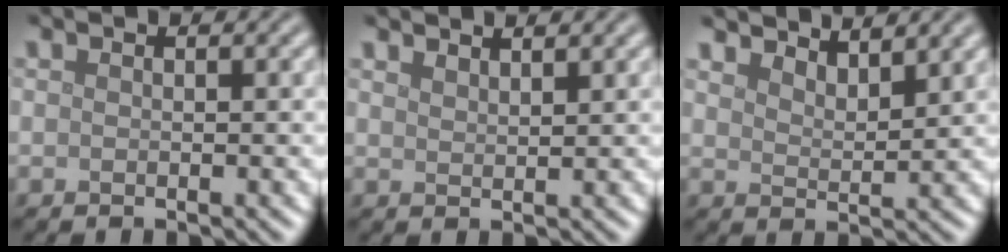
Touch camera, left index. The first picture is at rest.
{"total": 1.9, "force": [1.8, 0.4, 0.6], "torque": [-0.002, 0.003, 0.025]}
{"total": 4.6, "force": [4.3, 0.8, 1.3], "torque": [-0.018, 0.001, 0.055]}